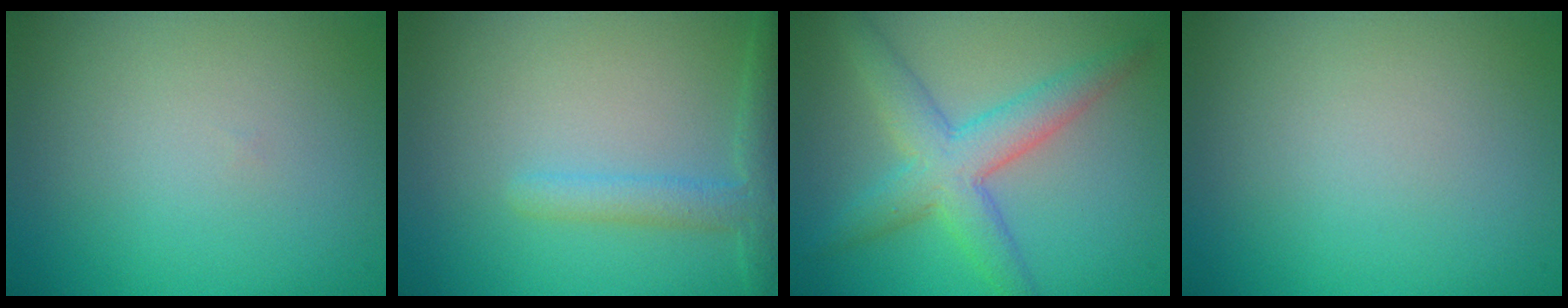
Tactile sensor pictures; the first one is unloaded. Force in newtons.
{"total": 2.6, "press": 2.6, "slide": 0.2}
{"total": 5.0, "press": 5.0, "slide": 0.1}
{"total": 0.0}